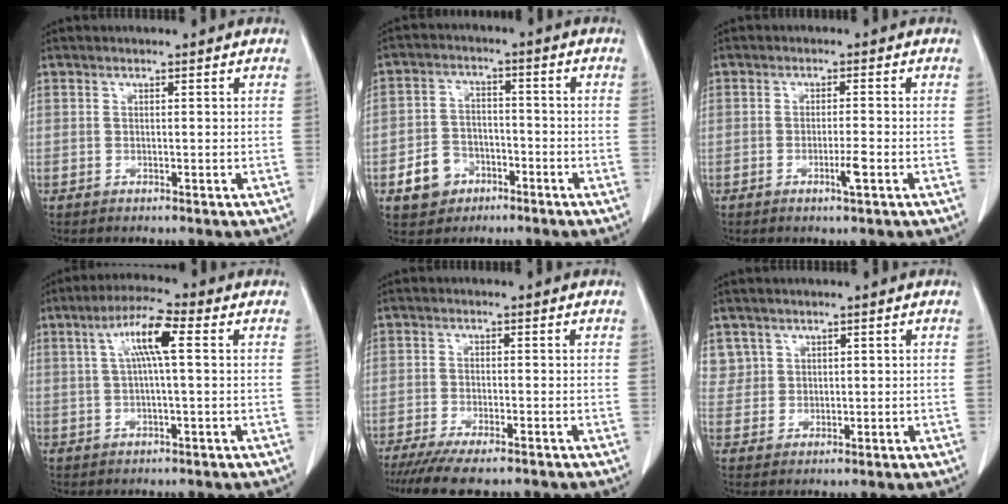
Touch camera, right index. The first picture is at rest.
{"total": 7.4, "force": [-3.5, 5.9, 2.6], "torque": [-0.058, 0.021, -0.050]}
{"total": 3.2, "force": [-1.2, 0.4, 2.9], "torque": [-0.052, -0.002, -0.019]}
{"total": 7.7, "force": [1.9, 1.1, 7.4], "torque": [-0.142, 0.021, 0.035]}
{"total": 9.1, "force": [-6.9, 2.3, 5.4], "torque": [-0.085, -0.017, -0.108]}
{"total": 4.9, "force": [2.3, 4.3, 0.2], "torque": [0.000, 0.015, 0.053]}